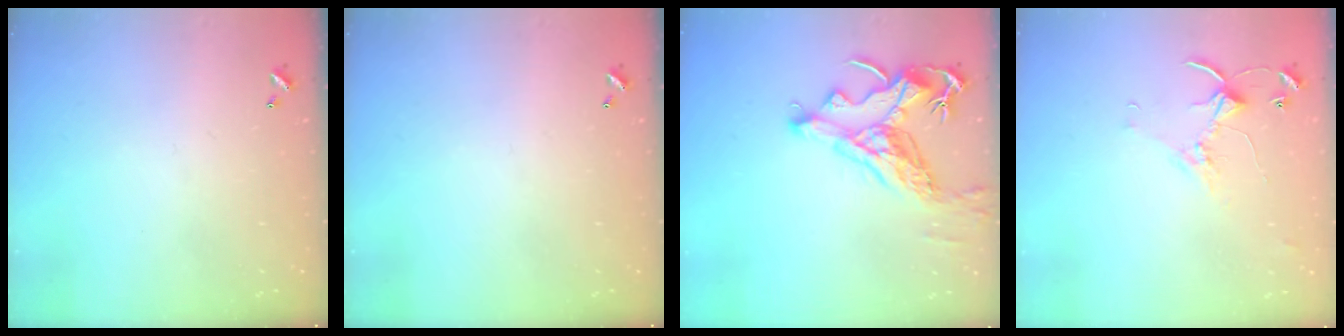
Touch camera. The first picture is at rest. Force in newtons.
{"total": 0.0}
{"total": 8.1, "press": 8.0, "slide": 1.4}
{"total": 2.8, "press": 2.8, "slide": 0.4}